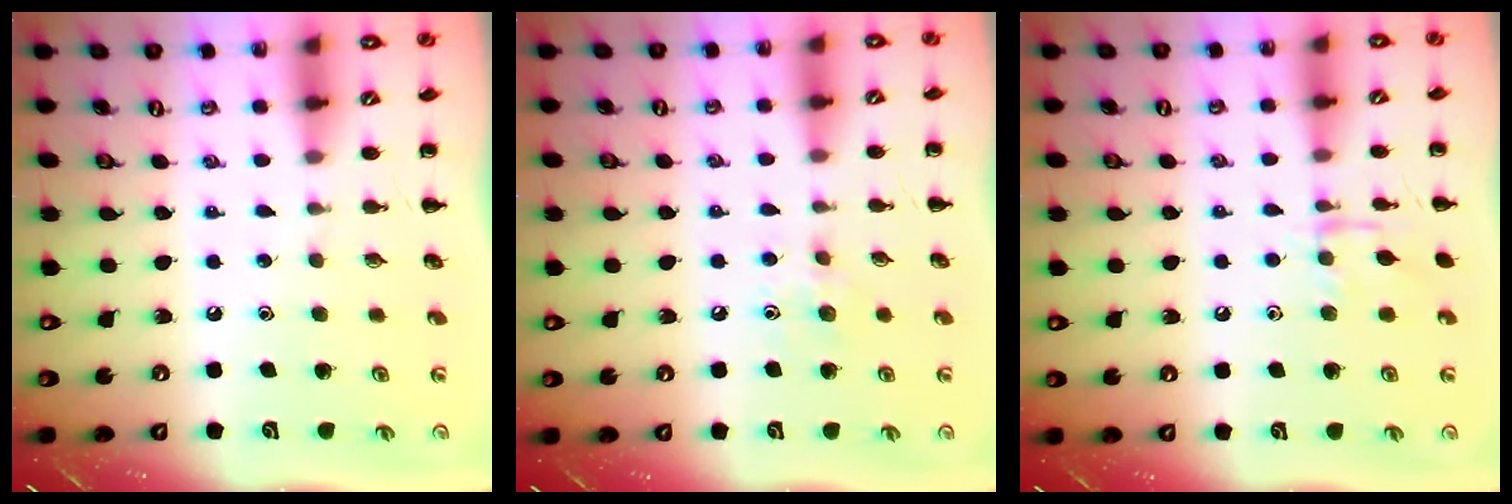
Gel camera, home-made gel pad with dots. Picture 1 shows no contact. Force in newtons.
{"total": 6.8, "press": 6.6, "slide": 1.7}
{"total": 7.8, "press": 7.8, "slide": 0.9}